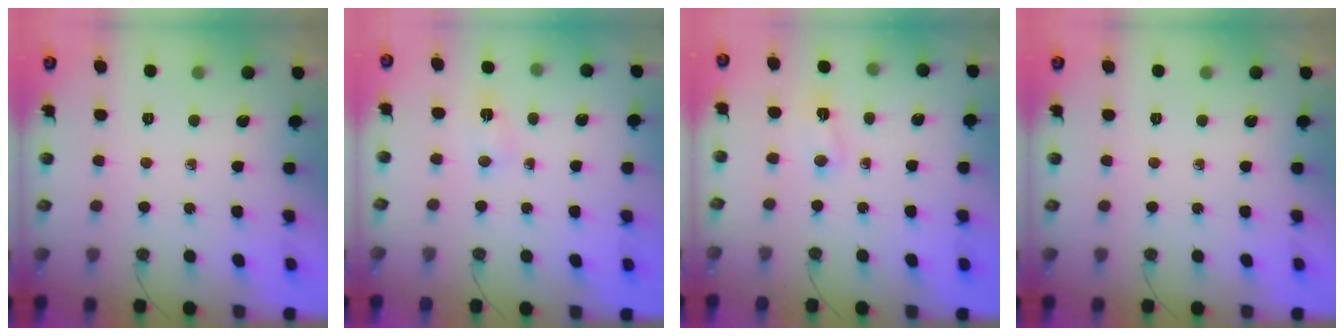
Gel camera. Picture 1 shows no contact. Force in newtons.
{"total": 2.7, "press": 2.7, "slide": 0.4}
{"total": 2.4, "press": 2.3, "slide": 0.7}
{"total": 0.0}